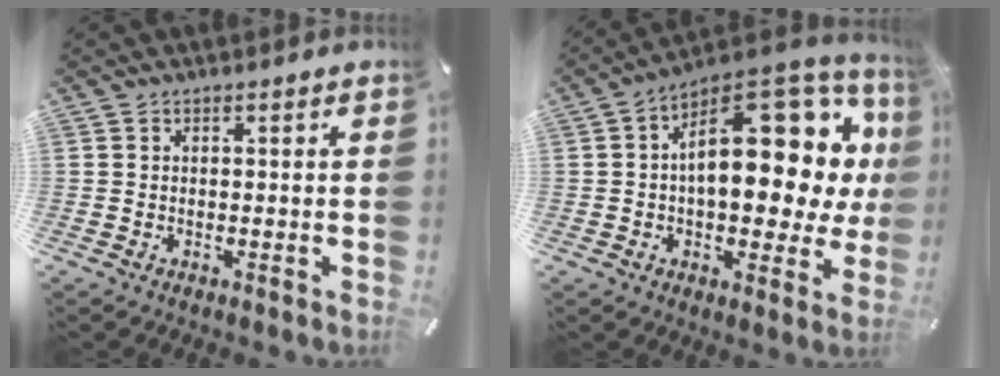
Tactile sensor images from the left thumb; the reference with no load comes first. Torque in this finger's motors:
{"motor_torque": [1.65, 1.82, 1.47, 1.02, 0.25]}